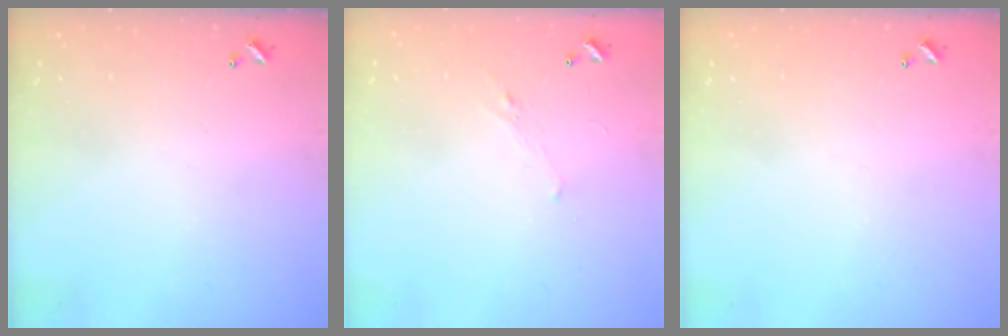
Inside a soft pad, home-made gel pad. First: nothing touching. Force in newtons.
{"total": 0.7, "press": 0.2, "slide": 0.6}
{"total": 0.0}